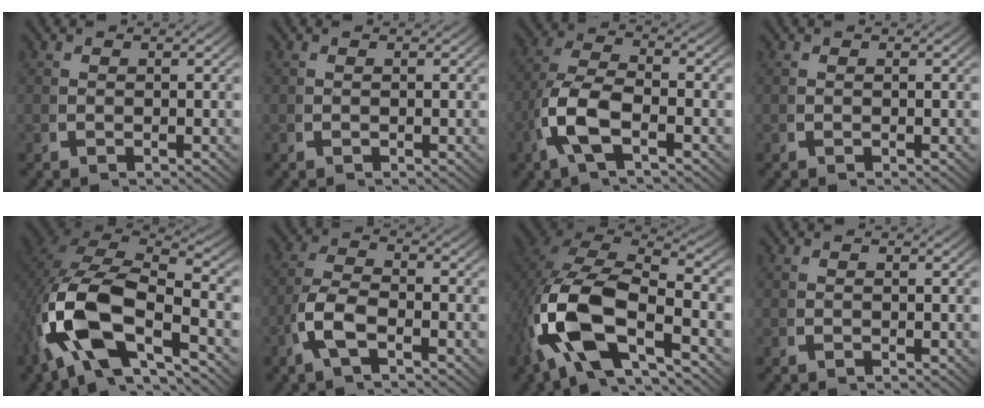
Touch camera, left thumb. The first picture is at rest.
{"total": 0.0}
{"total": 7.2, "force": [-1.3, 4.0, 5.8], "torque": [-0.151, -0.025, -0.015]}
{"total": 0.0}
{"total": 17.1, "force": [-0.7, 11.5, 12.6], "torque": [-0.267, -0.036, -0.004]}
{"total": 4.6, "force": [-1.1, 2.5, 3.7], "torque": [-0.092, -0.011, -0.020]}
{"total": 15.5, "force": [-0.7, 10.3, 11.6], "torque": [-0.260, -0.043, 0.003]}
{"total": 0.0}